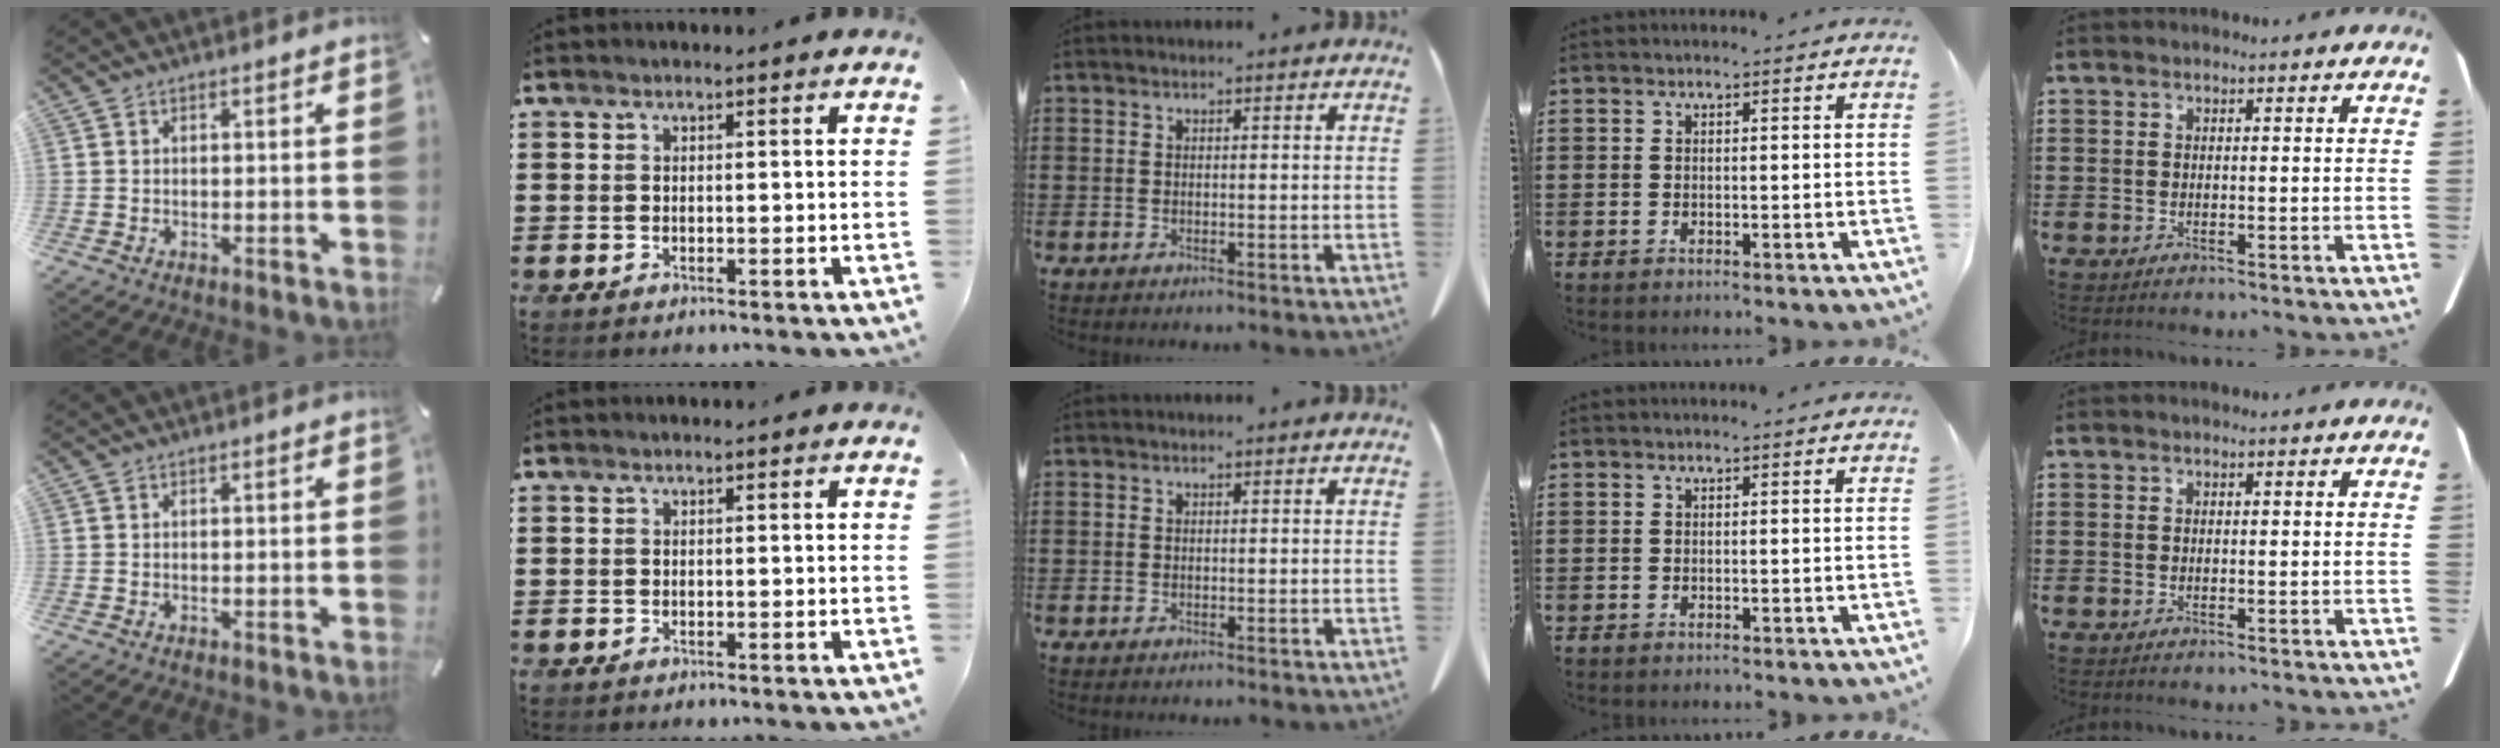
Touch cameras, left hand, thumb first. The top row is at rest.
{}